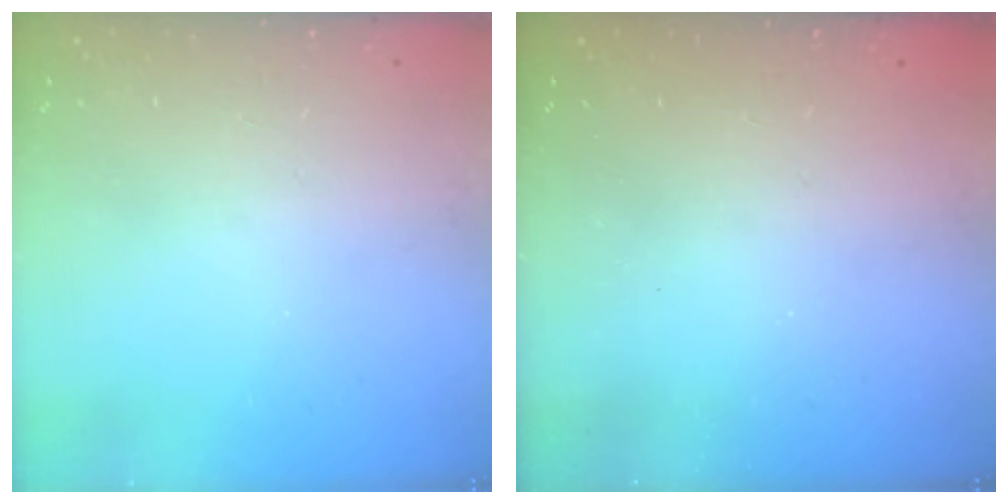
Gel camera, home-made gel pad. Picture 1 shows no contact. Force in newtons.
{"total": 2.3, "press": 2.2, "slide": 0.7}